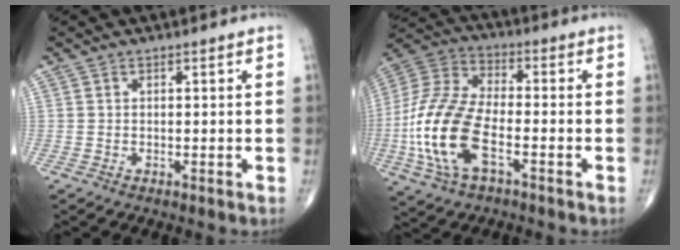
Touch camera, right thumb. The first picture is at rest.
{"total": 17.5, "force": [-5.0, 8.3, 14.6], "torque": [-0.325, 0.020, -0.094]}